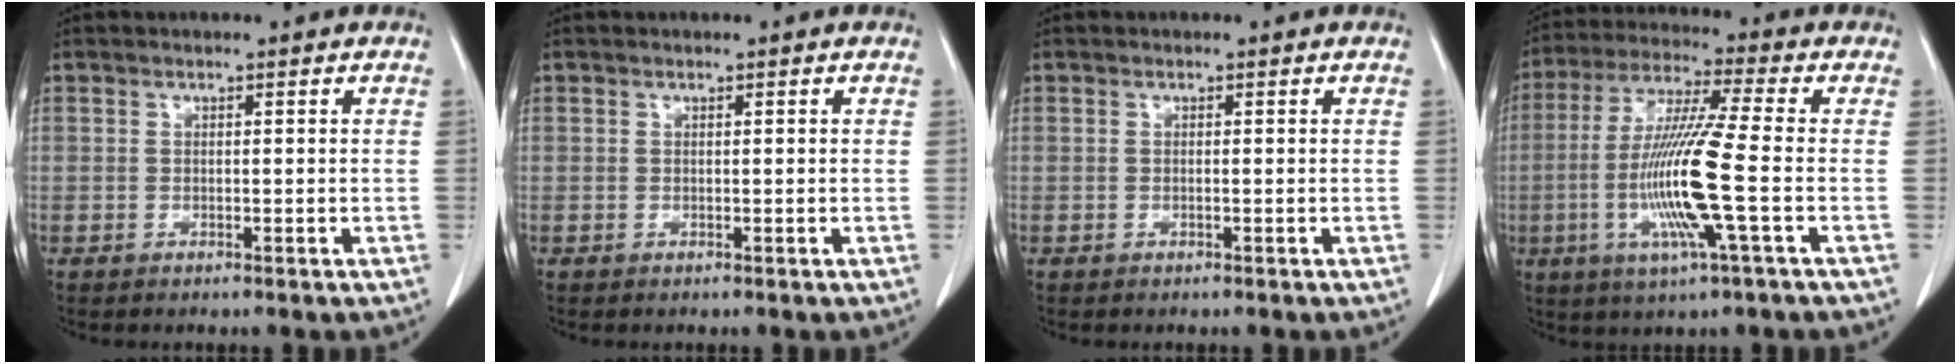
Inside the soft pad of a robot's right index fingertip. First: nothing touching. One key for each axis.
{"total": 0.0}
{"total": 0.0}
{"total": 13.7, "fx": -2.8, "fy": -0.5, "fz": 13.4, "tx": -0.275, "ty": -0.013, "tz": -0.063}